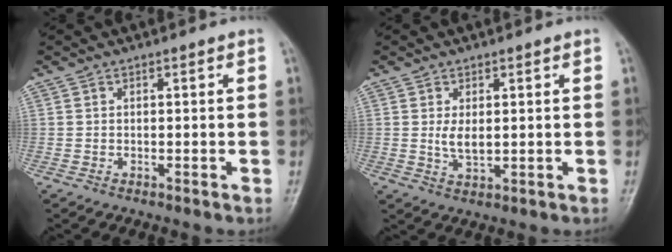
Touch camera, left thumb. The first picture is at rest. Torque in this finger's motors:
{"motor_torque": [0.02, 0.02, 0.22, -0.08, 0.01]}